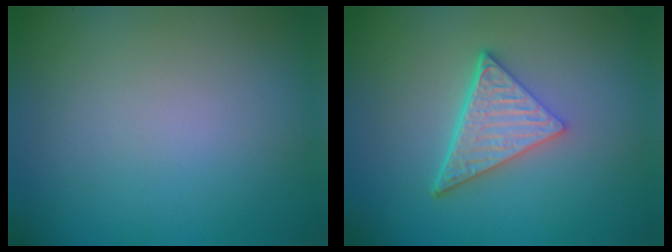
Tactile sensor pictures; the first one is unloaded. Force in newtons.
{"total": 4.9, "press": 3.5, "slide": 3.4}